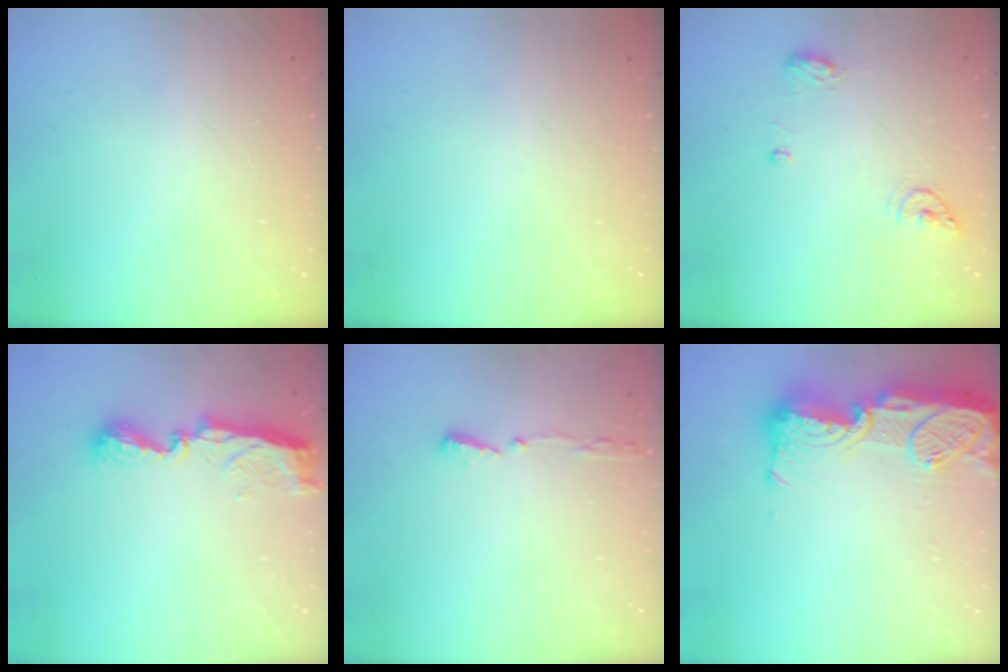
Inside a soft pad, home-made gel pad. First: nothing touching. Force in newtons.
{"total": 0.0}
{"total": 11.0, "press": 8.3, "slide": 7.1}
{"total": 8.0, "press": 8.0, "slide": 0.1}
{"total": 4.9, "press": 4.8, "slide": 1.2}
{"total": 19.4, "press": 19.0, "slide": 3.7}